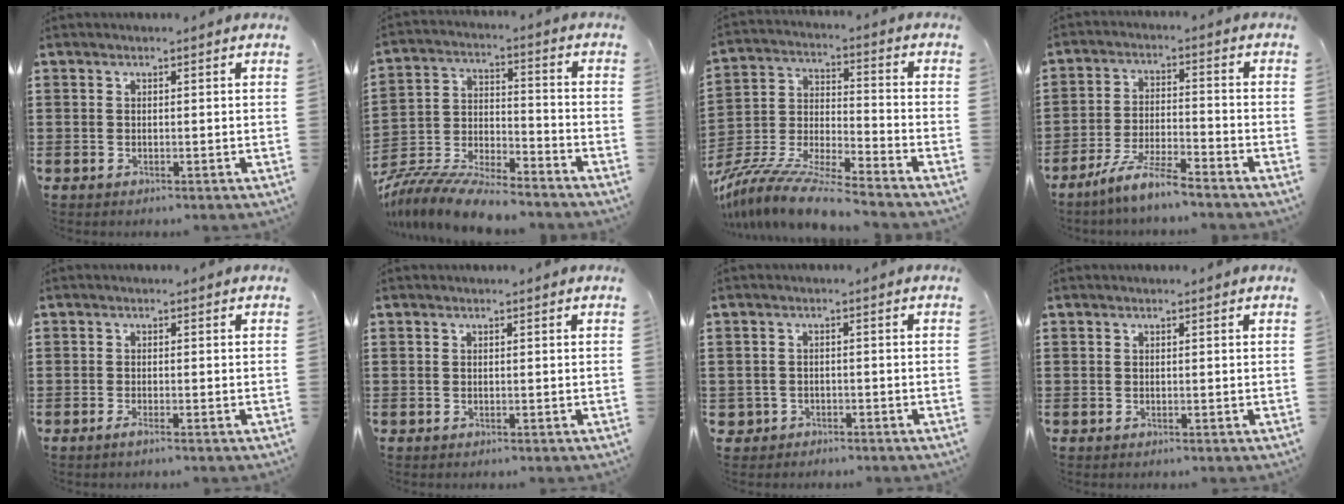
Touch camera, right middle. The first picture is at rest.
{"total": 9.7, "force": [-9.3, 0.8, 2.7], "torque": [-0.057, 0.011, -0.185]}
{"total": 10.4, "force": [-9.8, 0.0, 3.5], "torque": [-0.068, 0.008, -0.198]}
{"total": 6.4, "force": [-5.4, 0.0, 3.4], "torque": [-0.082, -0.012, -0.108]}
{"total": 0.8, "force": [-0.5, 0.0, 0.7], "torque": [-0.011, -0.003, -0.009]}
{"total": 0.0}
{"total": 1.4, "force": [-1.2, 0.8, -0.1], "torque": [-0.004, 0.002, -0.028]}
{"total": 0.0}